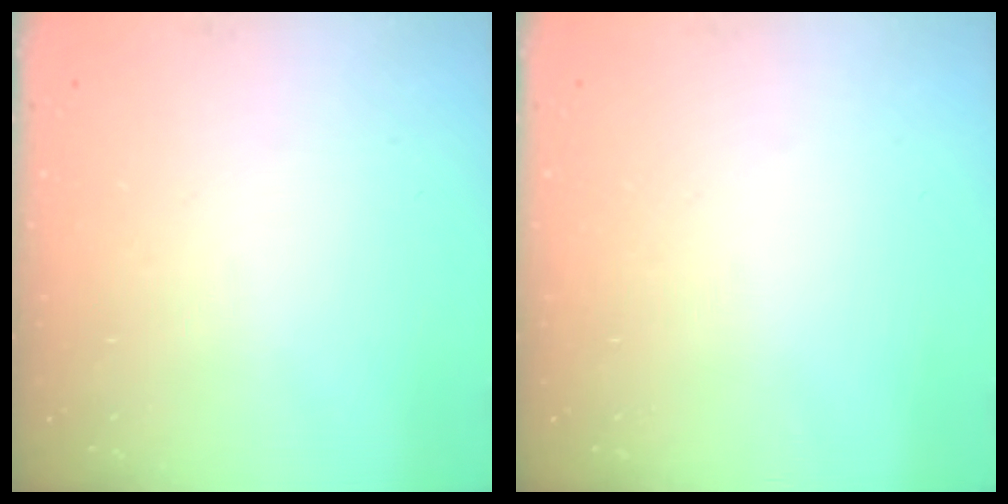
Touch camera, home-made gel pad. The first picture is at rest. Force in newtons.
{"total": 0.0}